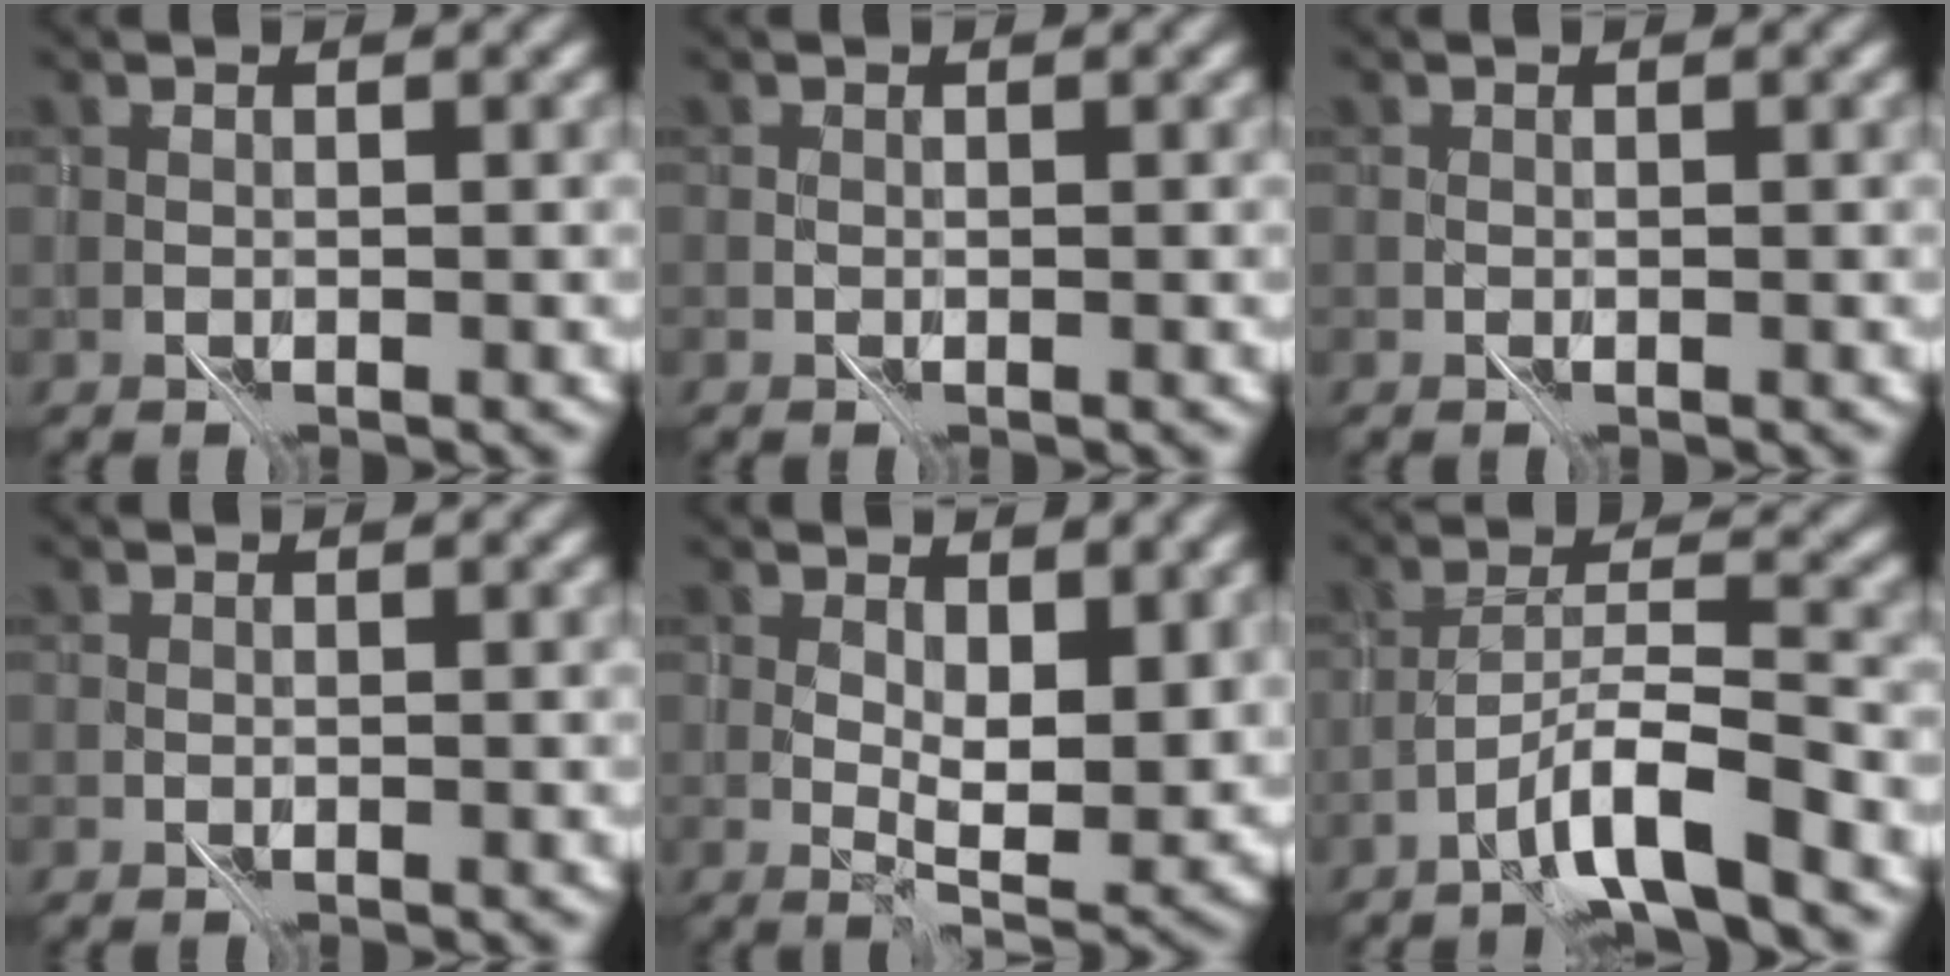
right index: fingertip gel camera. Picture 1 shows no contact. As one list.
[{"total": 0.0}, {"total": 0.0}, {"total": 0.0}, {"total": 5.8, "force": [3.0, 2.5, 4.3], "torque": [-0.068, -0.014, 0.055]}, {"total": 4.9, "force": [-3.4, 0.0, 3.5], "torque": [-0.055, 0.017, -0.067]}]